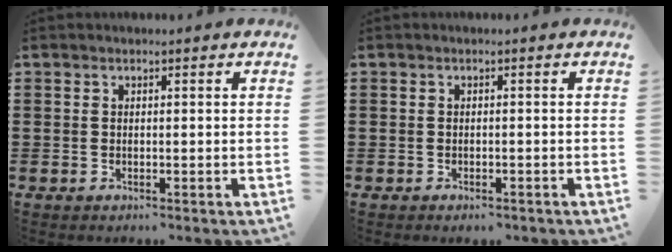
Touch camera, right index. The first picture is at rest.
{"total": 0.7, "force": [-0.6, 0.3, 0.2], "torque": [-0.007, -0.001, -0.012]}